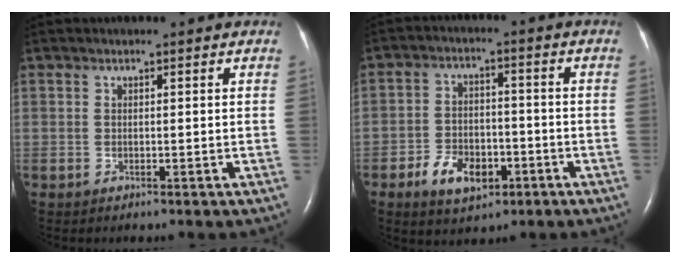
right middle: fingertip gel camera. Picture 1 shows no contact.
{"total": 7.4, "force": [-3.6, 4.4, 4.7], "torque": [-0.089, 0.008, -0.055]}